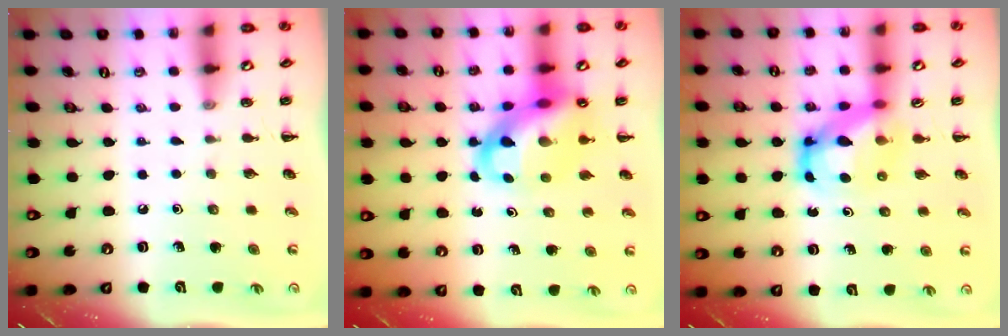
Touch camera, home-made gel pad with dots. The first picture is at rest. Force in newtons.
{"total": 14.1, "press": 13.6, "slide": 3.8}
{"total": 6.4, "press": 6.3, "slide": 1.4}